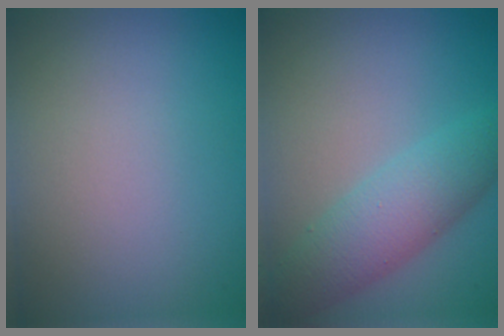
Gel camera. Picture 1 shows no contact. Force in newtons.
{"total": 5.0, "press": 5.0, "slide": 0.1}